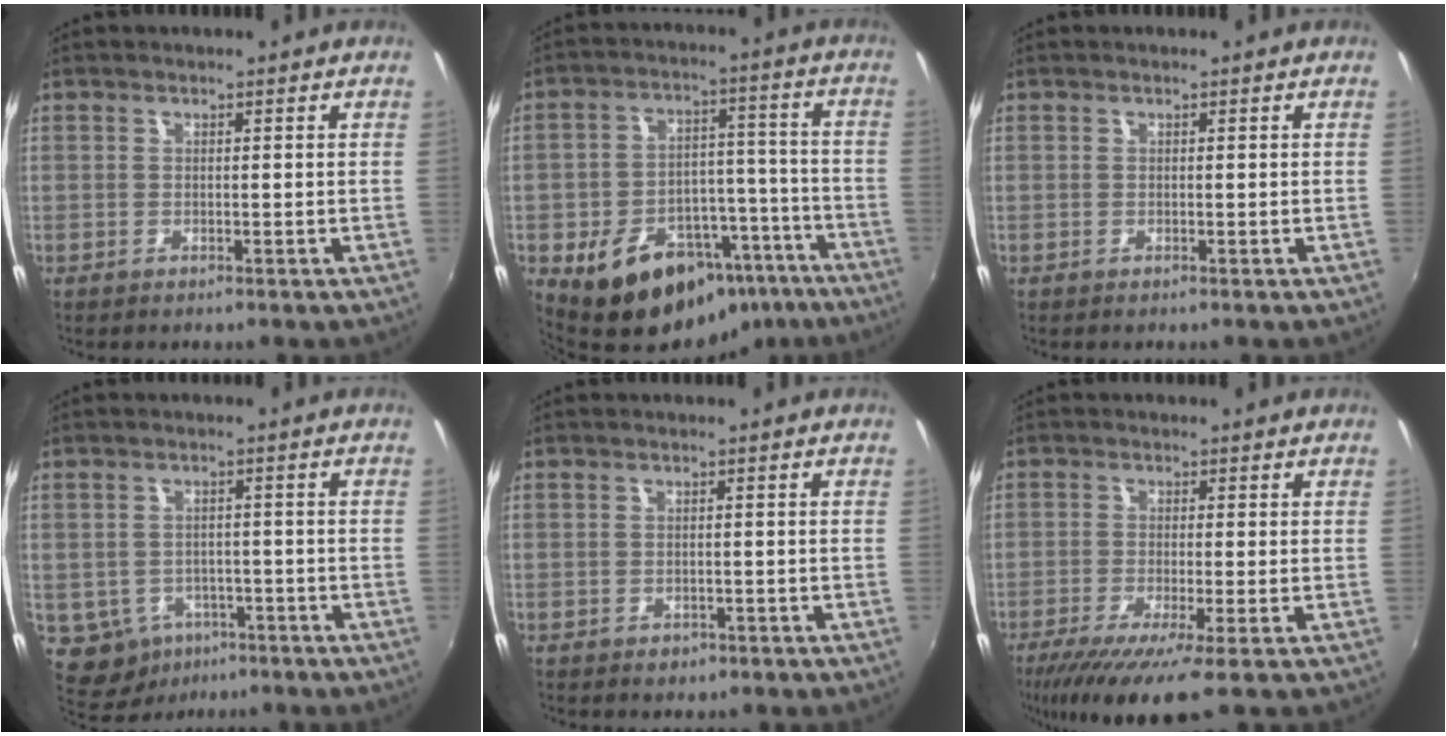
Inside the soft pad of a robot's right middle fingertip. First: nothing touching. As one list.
[{"total": 19.3, "force": [-12.4, 11.4, 9.4], "torque": [-0.169, 0.032, -0.149]}, {"total": 0.0}, {"total": 8.2, "force": [-3.7, 6.8, 2.8], "torque": [-0.082, -0.007, -0.040]}, {"total": 1.7, "force": [-0.9, 1.3, 0.6], "torque": [-0.012, -0.005, -0.011]}, {"total": 8.7, "force": [-5.3, 0.4, 6.9], "torque": [-0.151, -0.042, -0.096]}]